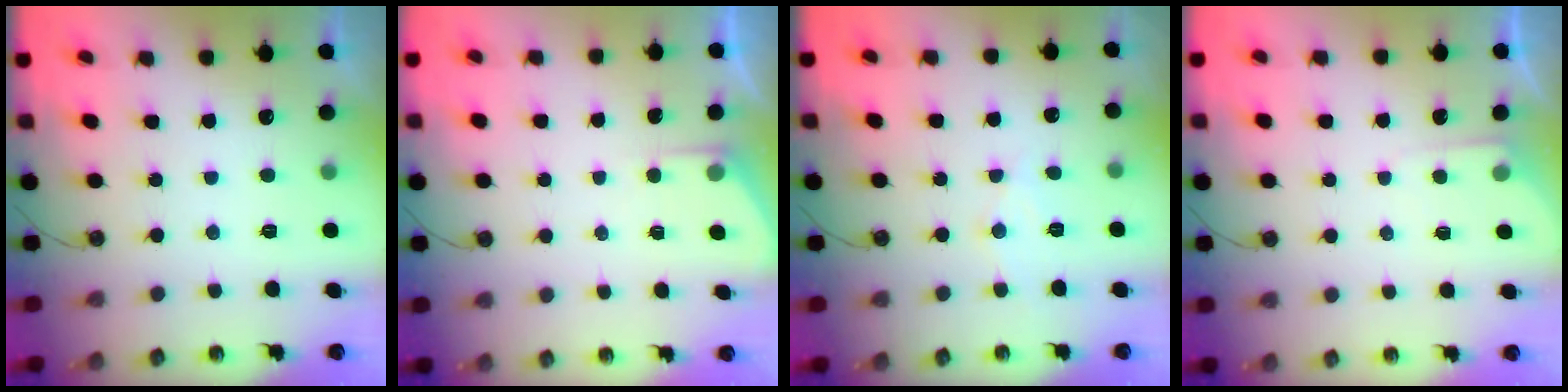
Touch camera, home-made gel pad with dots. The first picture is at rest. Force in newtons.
{"total": 3.0, "press": 2.9, "slide": 0.4}
{"total": 7.0, "press": 7.0, "slide": 0.4}
{"total": 3.9, "press": 3.8, "slide": 0.4}